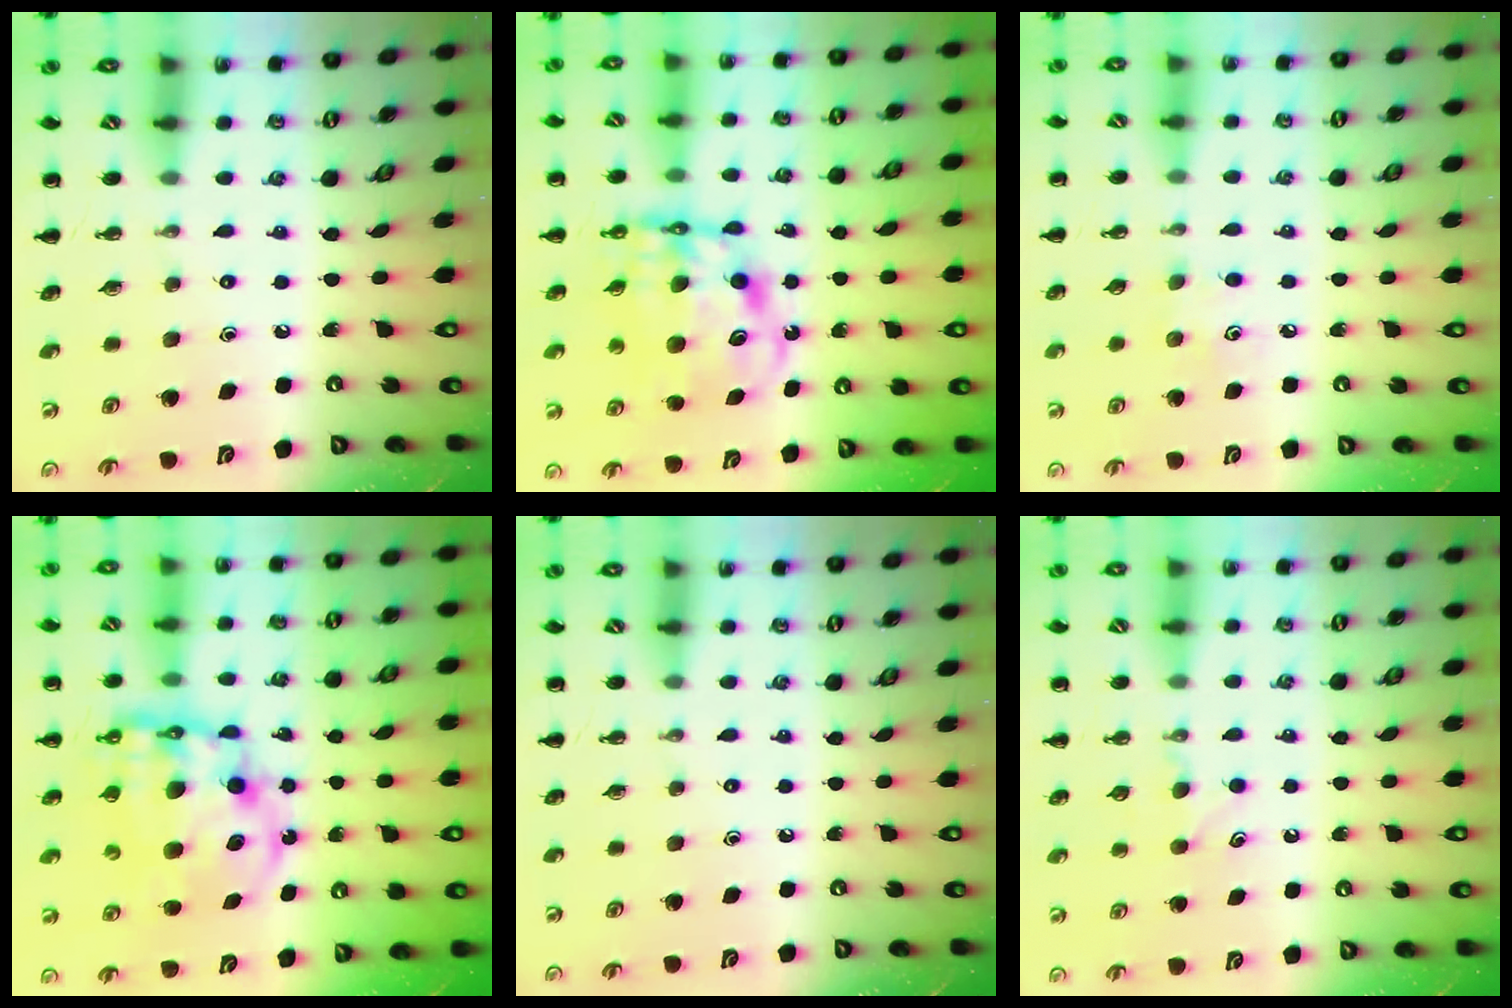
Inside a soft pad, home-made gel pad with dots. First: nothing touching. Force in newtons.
{"total": 11.8, "press": 11.4, "slide": 2.9}
{"total": 4.3, "press": 4.1, "slide": 1.2}
{"total": 14.3, "press": 13.8, "slide": 3.4}
{"total": 0.0}
{"total": 4.3, "press": 4.1, "slide": 1.3}